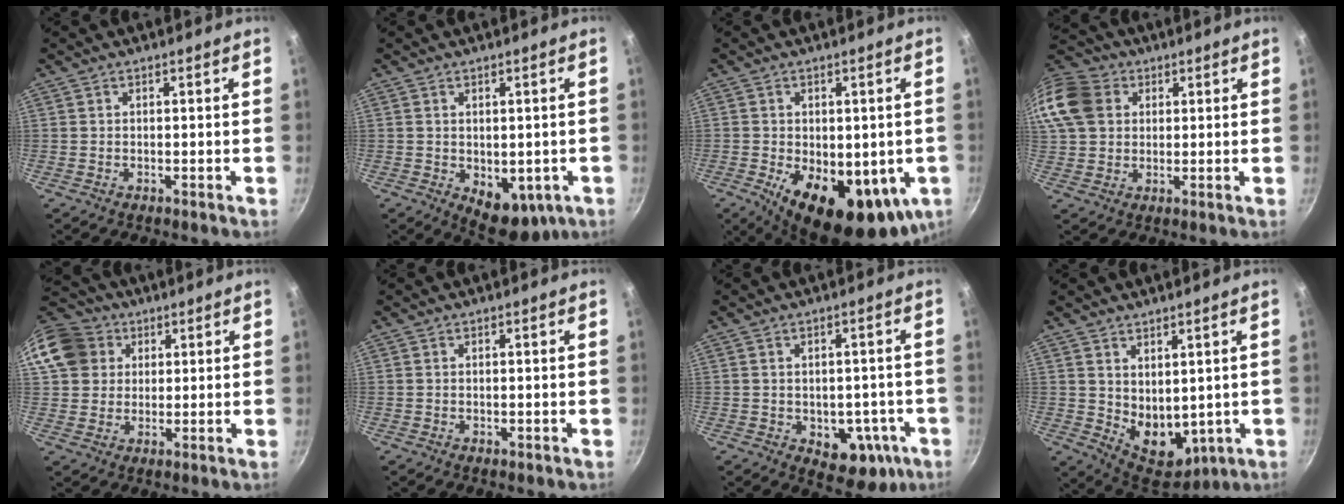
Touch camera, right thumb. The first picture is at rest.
{"total": 9.1, "force": [-2.2, 5.7, 6.8], "torque": [-0.059, -0.010, -0.014]}
{"total": 18.8, "force": [-4.8, 9.9, 15.2], "torque": [-0.190, -0.025, -0.050]}
{"total": 18.4, "force": [5.3, 14.8, 9.4], "torque": [-0.223, 0.033, 0.092]}
{"total": 12.5, "force": [4.4, 10.7, 4.9], "torque": [-0.078, 0.017, 0.075]}
{"total": 0.0}
{"total": 10.3, "force": [-2.9, 6.9, 7.0], "torque": [-0.047, 0.008, -0.025]}
{"total": 9.5, "force": [2.1, 6.4, 6.7], "torque": [-0.076, -0.034, 0.059]}